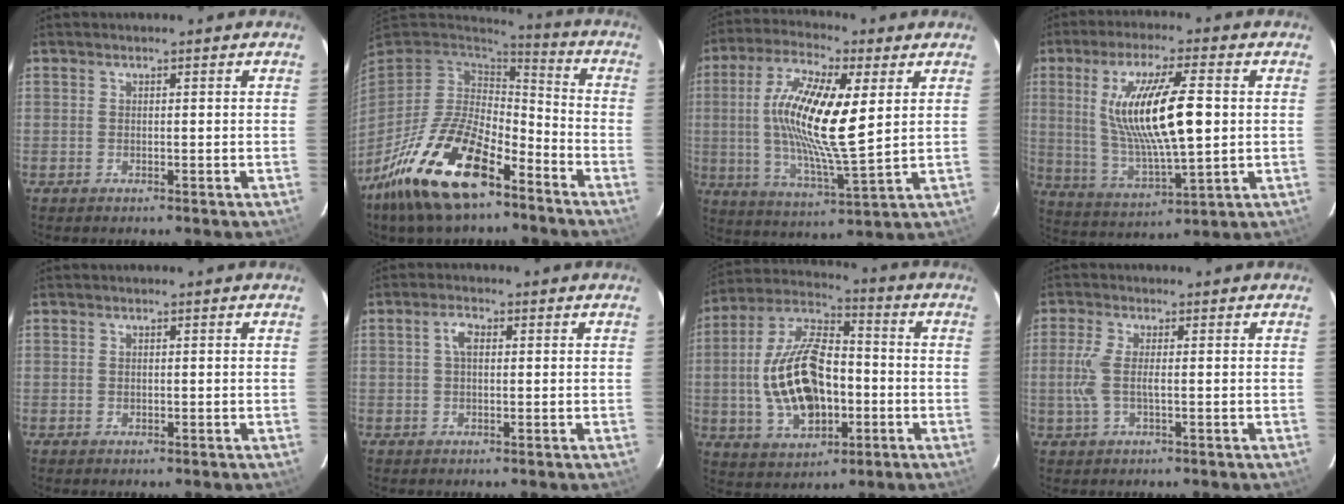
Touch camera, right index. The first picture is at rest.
{"total": 20.8, "force": [-12.6, 8.6, 14.2], "torque": [-0.288, -0.024, -0.227]}
{"total": 17.3, "force": [3.1, 4.3, 16.4], "torque": [-0.310, 0.003, 0.052]}
{"total": 16.7, "force": [2.3, 3.8, 16.1], "torque": [-0.302, -0.008, 0.057]}
{"total": 0.6, "force": [0.1, 0.5, 0.4], "torque": [-0.006, 0.001, 0.003]}
{"total": 2.7, "force": [0.5, 1.4, 2.2], "torque": [-0.045, 0.009, 0.009]}
{"total": 18.5, "force": [-2.8, 10.1, 15.3], "torque": [-0.320, 0.011, -0.038]}
{"total": 5.1, "force": [-0.3, 1.4, 4.9], "torque": [-0.110, 0.000, -0.005]}